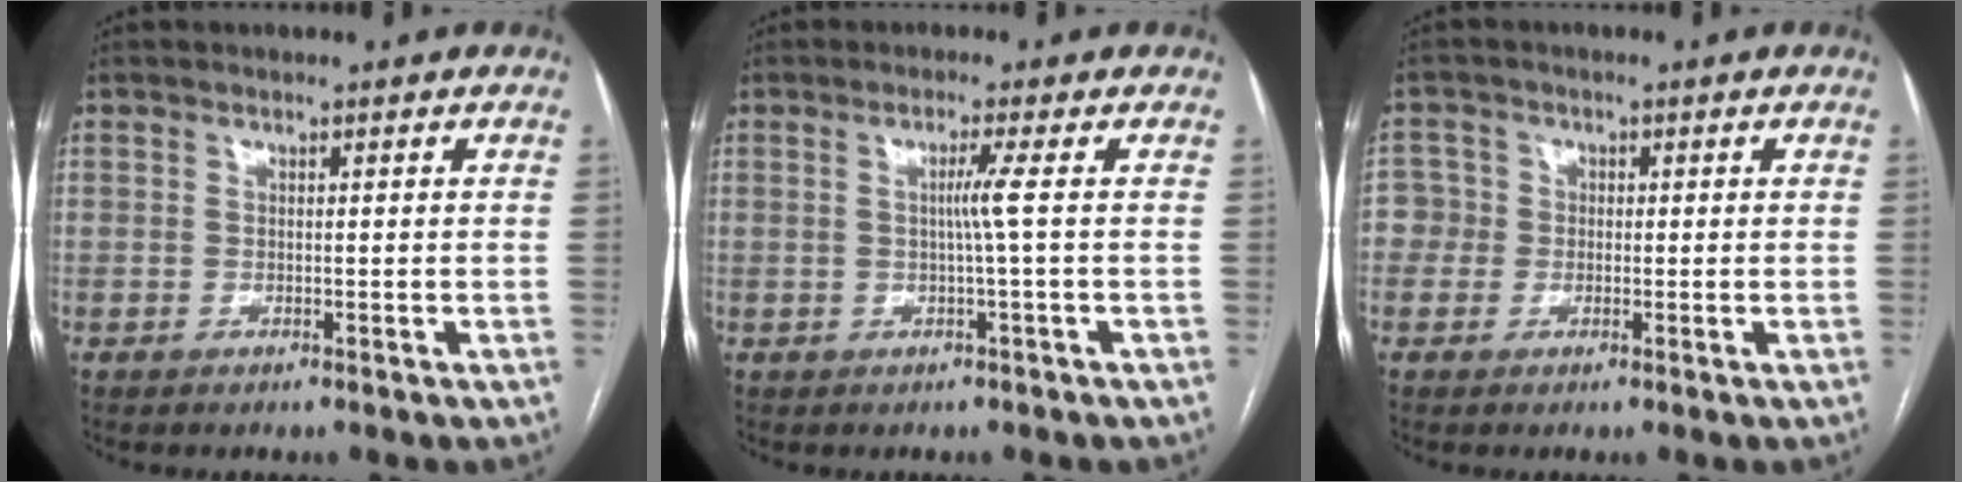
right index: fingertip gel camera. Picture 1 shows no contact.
{"total": 2.6, "force": [0.0, -1.1, 2.3], "torque": [-0.040, -0.002, 0.002]}
{"total": 3.5, "force": [-0.4, 3.5, 0.3], "torque": [0.007, 0.016, -0.012]}